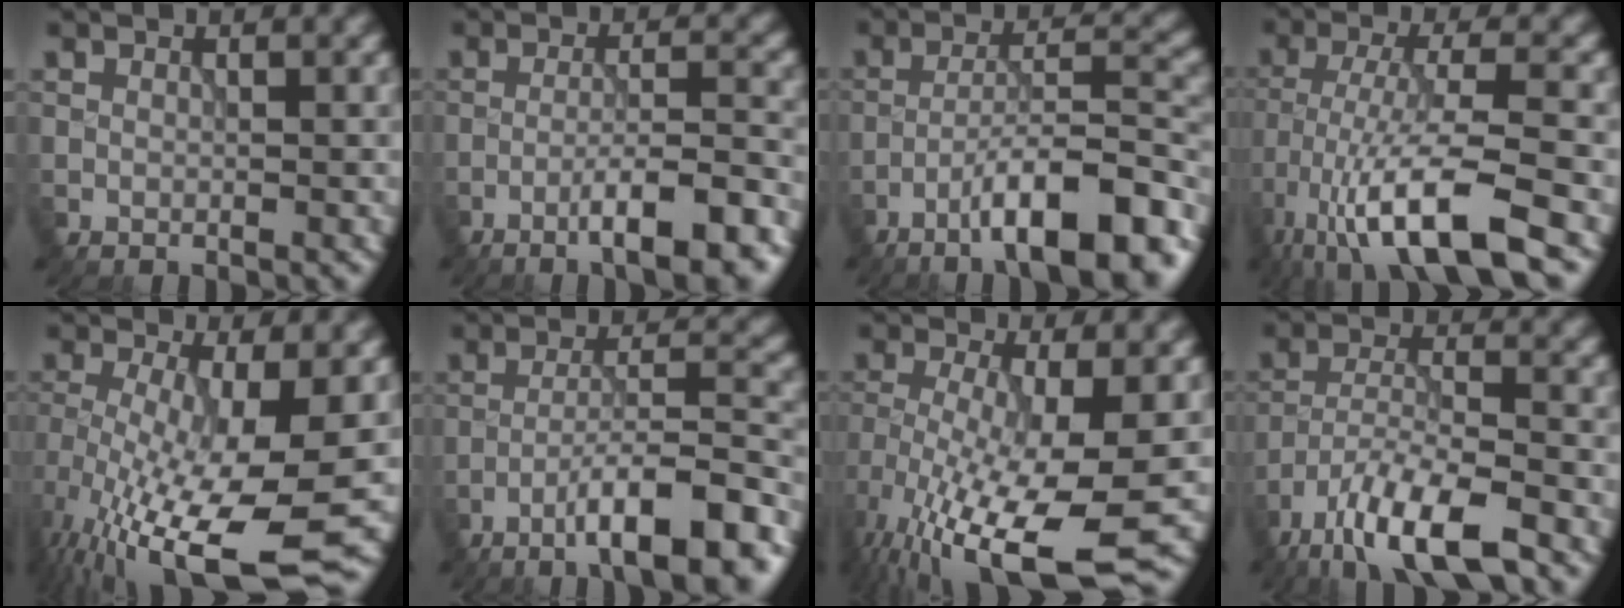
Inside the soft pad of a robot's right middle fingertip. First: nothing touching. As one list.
[{"total": 7.6, "force": [-4.4, 1.1, 6.0], "torque": [-0.087, 0.012, -0.071]}, {"total": 11.7, "force": [-7.3, 2.6, 8.7], "torque": [-0.135, 0.017, -0.118]}, {"total": 10.5, "force": [-6.0, 2.2, 8.3], "torque": [-0.149, 0.001, -0.109]}, {"total": 14.5, "force": [-4.8, 4.4, 13.0], "torque": [-0.241, -0.029, -0.067]}, {"total": 10.5, "force": [-6.6, 2.1, 8.0], "torque": [-0.118, 0.017, -0.106]}, {"total": 13.6, "force": [-6.0, 3.8, 11.6], "torque": [-0.226, -0.032, -0.092]}, {"total": 9.6, "force": [-6.8, 2.6, 6.3], "torque": [-0.109, -0.001, -0.129]}]